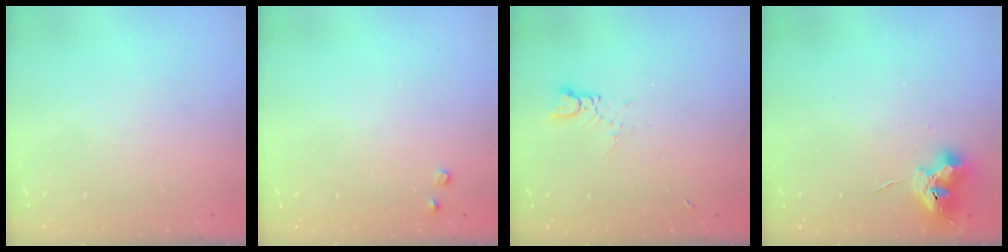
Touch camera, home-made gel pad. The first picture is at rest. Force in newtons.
{"total": 2.8, "press": 2.8, "slide": 0.5}
{"total": 2.4, "press": 2.4, "slide": 0.4}
{"total": 11.0, "press": 11.0, "slide": 0.8}